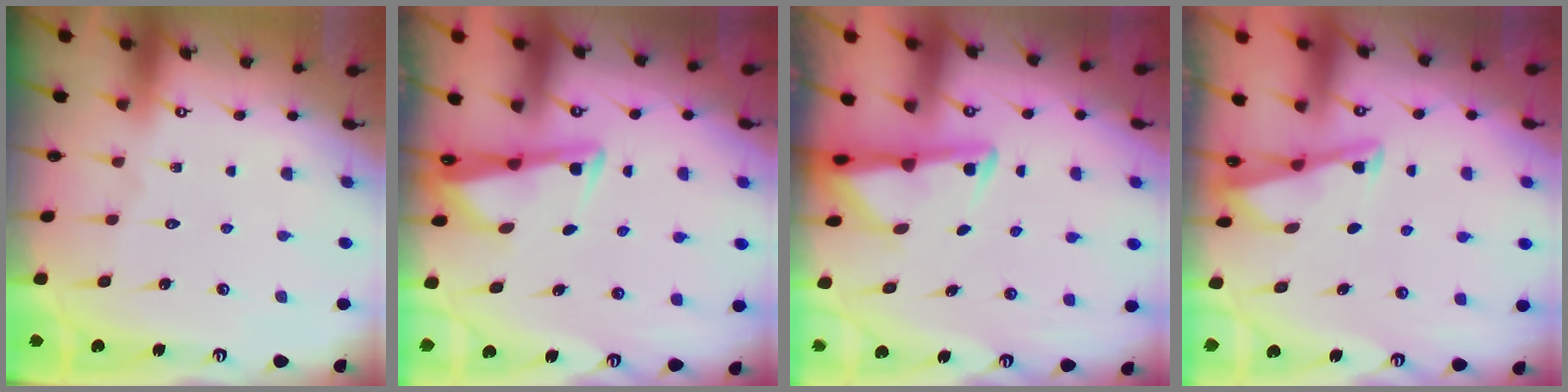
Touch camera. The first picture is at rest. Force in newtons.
{"total": 3.2, "press": 3.1, "slide": 0.6}
{"total": 2.9, "press": 2.8, "slide": 0.6}
{"total": 2.8, "press": 2.8, "slide": 0.4}